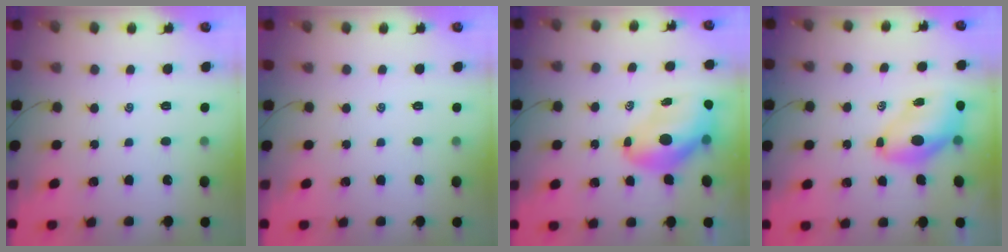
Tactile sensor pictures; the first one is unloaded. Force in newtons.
{"total": 0.0}
{"total": 10.9, "press": 10.4, "slide": 3.1}
{"total": 7.8, "press": 7.6, "slide": 1.8}